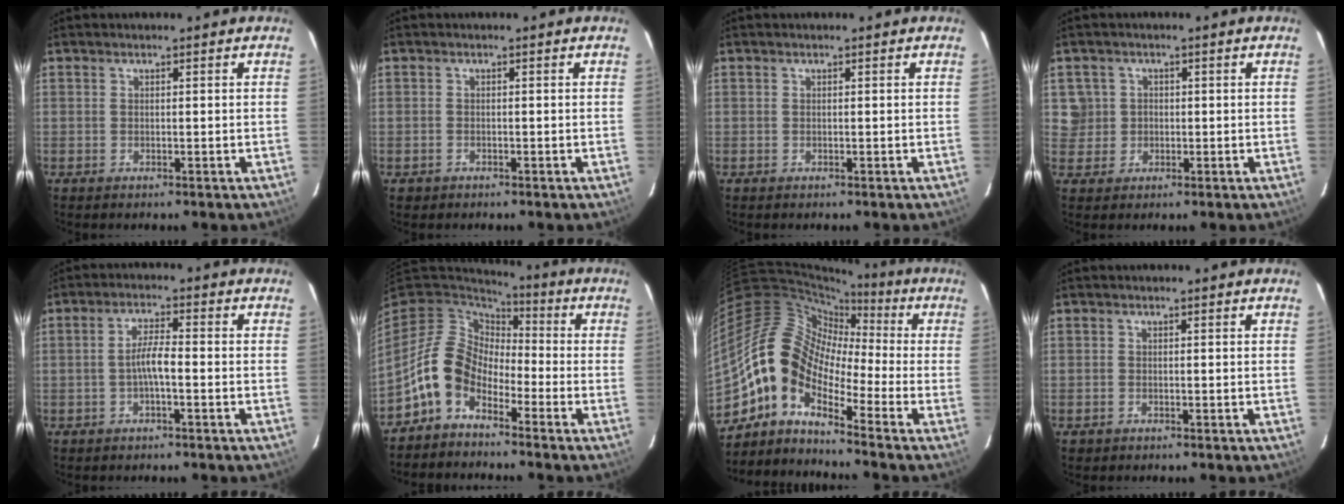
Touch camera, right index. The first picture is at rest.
{"total": 1.2, "force": [-0.7, 0.9, 0.2], "torque": [-0.008, 0.002, -0.008]}
{"total": 0.0}
{"total": 4.1, "force": [0.2, 4.1, 0.3], "torque": [0.005, 0.023, 0.011]}
{"total": 3.7, "force": [-1.3, 0.5, 3.4], "torque": [-0.070, 0.008, -0.025]}
{"total": 10.5, "force": [-5.7, 6.9, 5.5], "torque": [-0.114, 0.022, -0.121]}
{"total": 11.8, "force": [-5.2, 6.4, 8.3], "torque": [-0.140, 0.019, -0.123]}
{"total": 0.7, "force": [-0.5, 0.5, 0.1], "torque": [-0.004, 0.001, -0.007]}